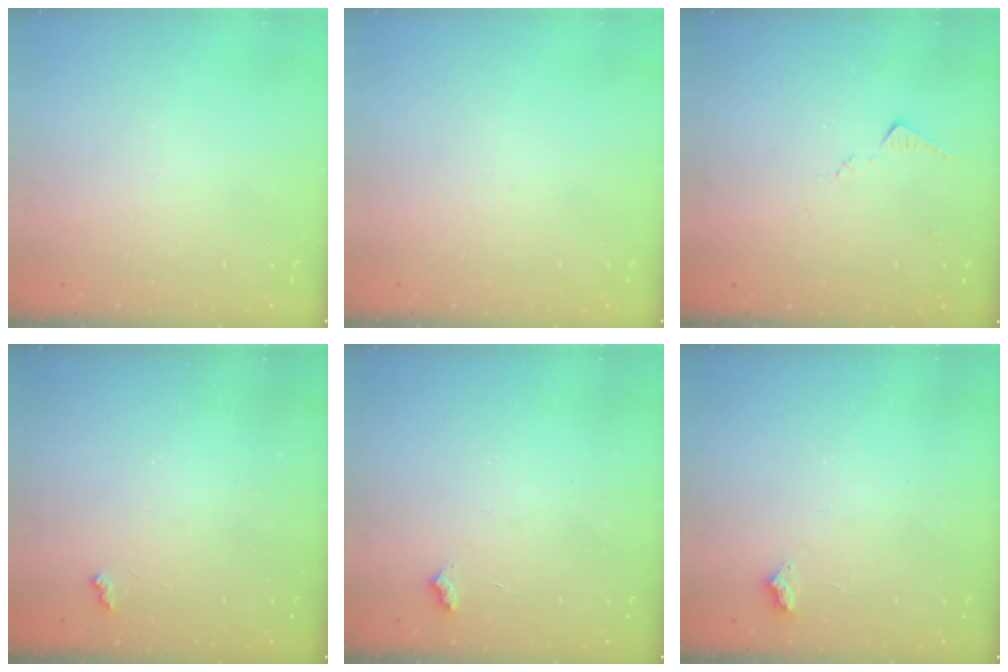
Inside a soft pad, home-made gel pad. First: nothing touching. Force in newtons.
{"total": 0.0}
{"total": 7.4, "press": 7.4, "slide": 0.1}
{"total": 2.1, "press": 2.1, "slide": 0.5}
{"total": 3.0, "press": 2.9, "slide": 0.5}
{"total": 2.4, "press": 2.4, "slide": 0.4}